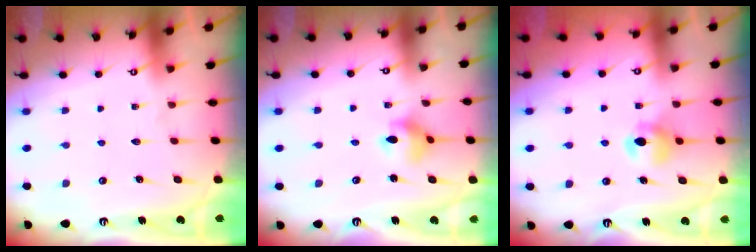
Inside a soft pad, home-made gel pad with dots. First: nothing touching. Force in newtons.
{"total": 5.7, "press": 5.7, "slide": 0.1}
{"total": 6.6, "press": 6.5, "slide": 0.6}